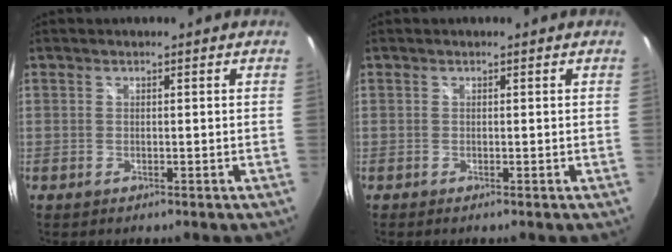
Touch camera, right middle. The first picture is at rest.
{"total": 0.0}